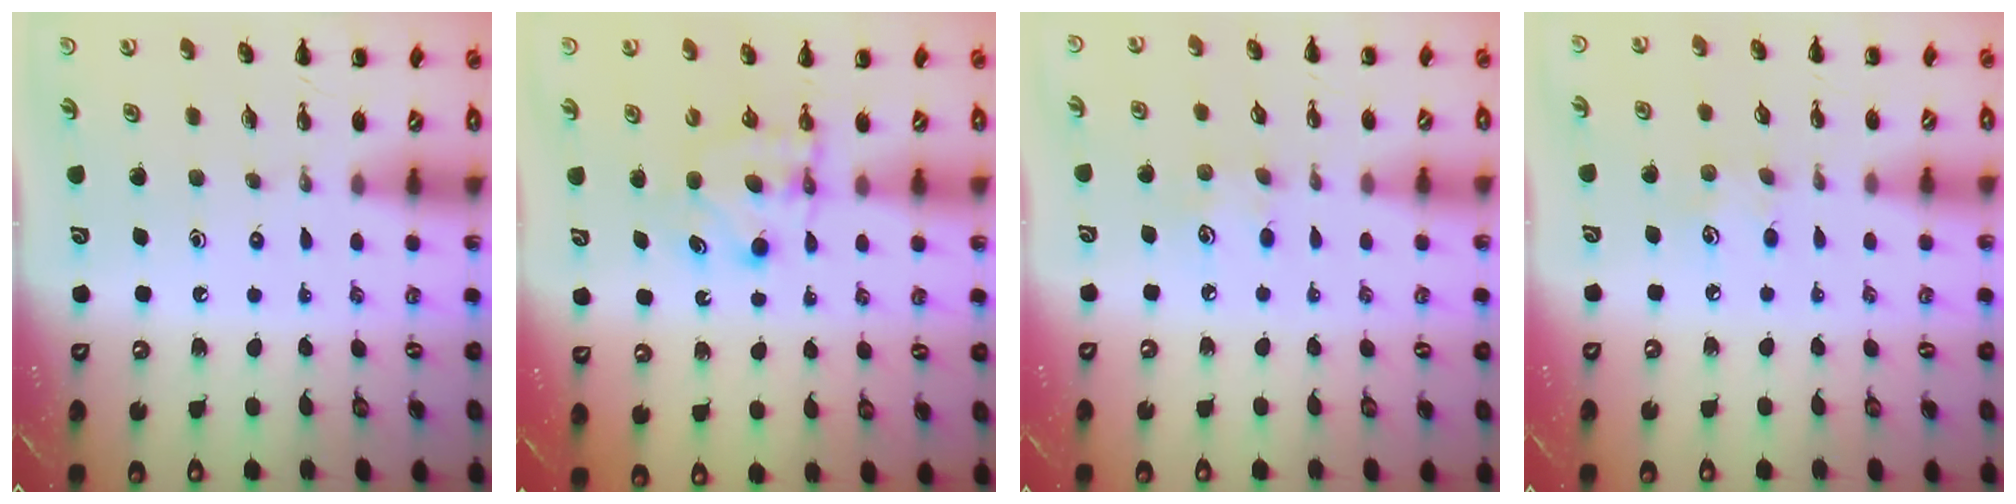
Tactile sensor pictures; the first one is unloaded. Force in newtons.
{"total": 6.3, "press": 6.1, "slide": 1.3}
{"total": 5.8, "press": 5.6, "slide": 1.4}
{"total": 5.2, "press": 5.1, "slide": 1.3}